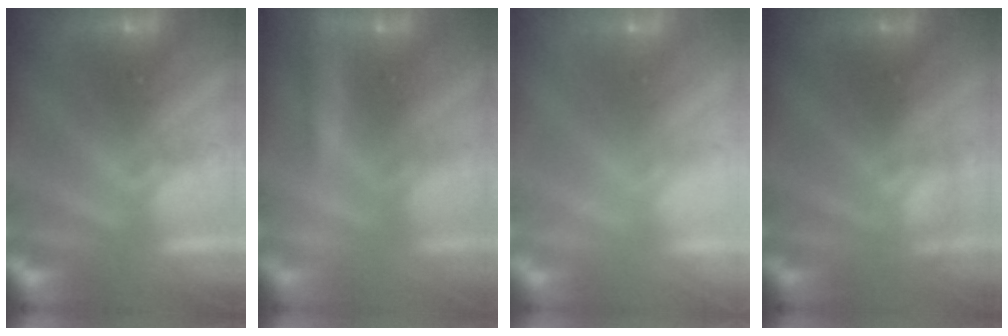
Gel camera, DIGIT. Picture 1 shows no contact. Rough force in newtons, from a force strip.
{"total": 2.1}
{"total": 9.0}
{"total": 2.4}